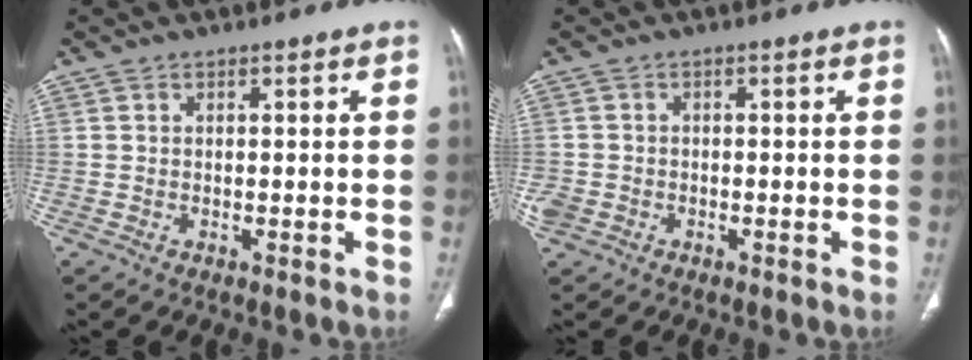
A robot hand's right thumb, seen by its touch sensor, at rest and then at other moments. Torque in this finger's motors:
{"motor_torque": [-0.29, 0.07, 0.09, 0.01, 0.09]}